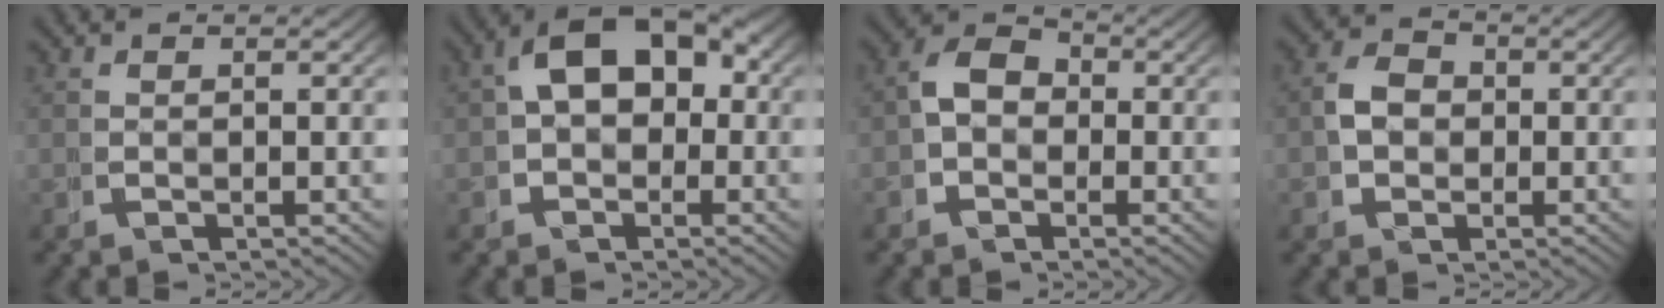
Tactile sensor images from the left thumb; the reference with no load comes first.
{"total": 6.6, "force": [0.9, 4.6, 4.7], "torque": [-0.065, 0.002, 0.009]}
{"total": 3.9, "force": [0.0, 3.3, 2.1], "torque": [-0.019, 0.000, -0.012]}
{"total": 3.0, "force": [0.1, 2.6, 1.4], "torque": [-0.020, -0.003, -0.001]}